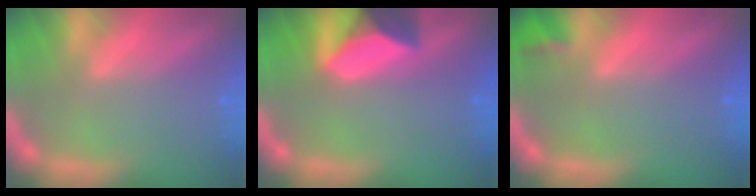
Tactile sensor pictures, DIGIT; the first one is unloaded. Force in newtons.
{"total": 7.5}
{"total": 1.4}